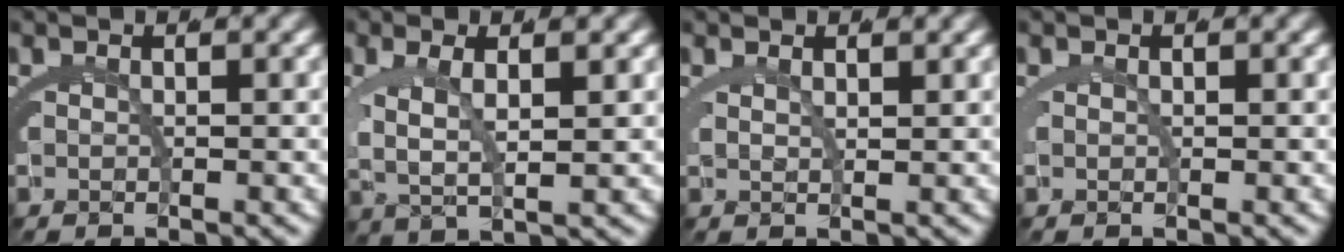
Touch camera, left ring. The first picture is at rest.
{"total": 4.8, "force": [-0.1, 2.9, 3.8], "torque": [-0.080, -0.001, -0.002]}
{"total": 1.0, "force": [0.6, 0.7, 0.3], "torque": [-0.004, 0.001, 0.008]}
{"total": 0.7, "force": [-0.1, 0.7, 0.0], "torque": [-0.001, 0.003, -0.009]}